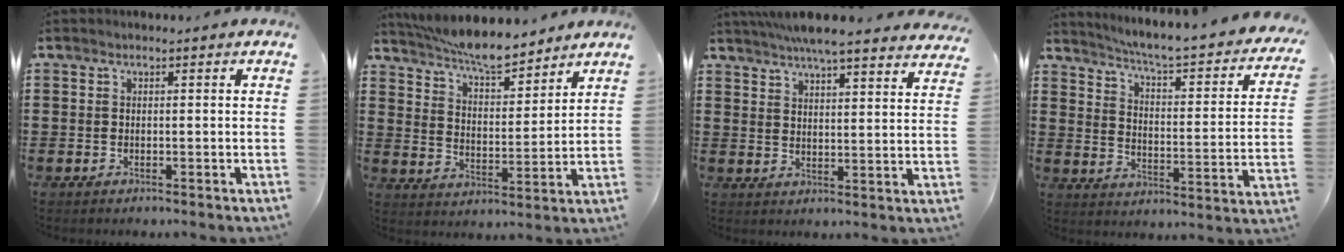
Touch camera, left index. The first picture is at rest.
{"total": 7.1, "force": [6.6, 0.6, 2.5], "torque": [-0.075, -0.030, 0.118]}
{"total": 6.2, "force": [5.8, 0.1, 2.3], "torque": [-0.065, -0.023, 0.104]}
{"total": 4.2, "force": [3.6, -0.7, 2.0], "torque": [-0.060, -0.040, 0.048]}